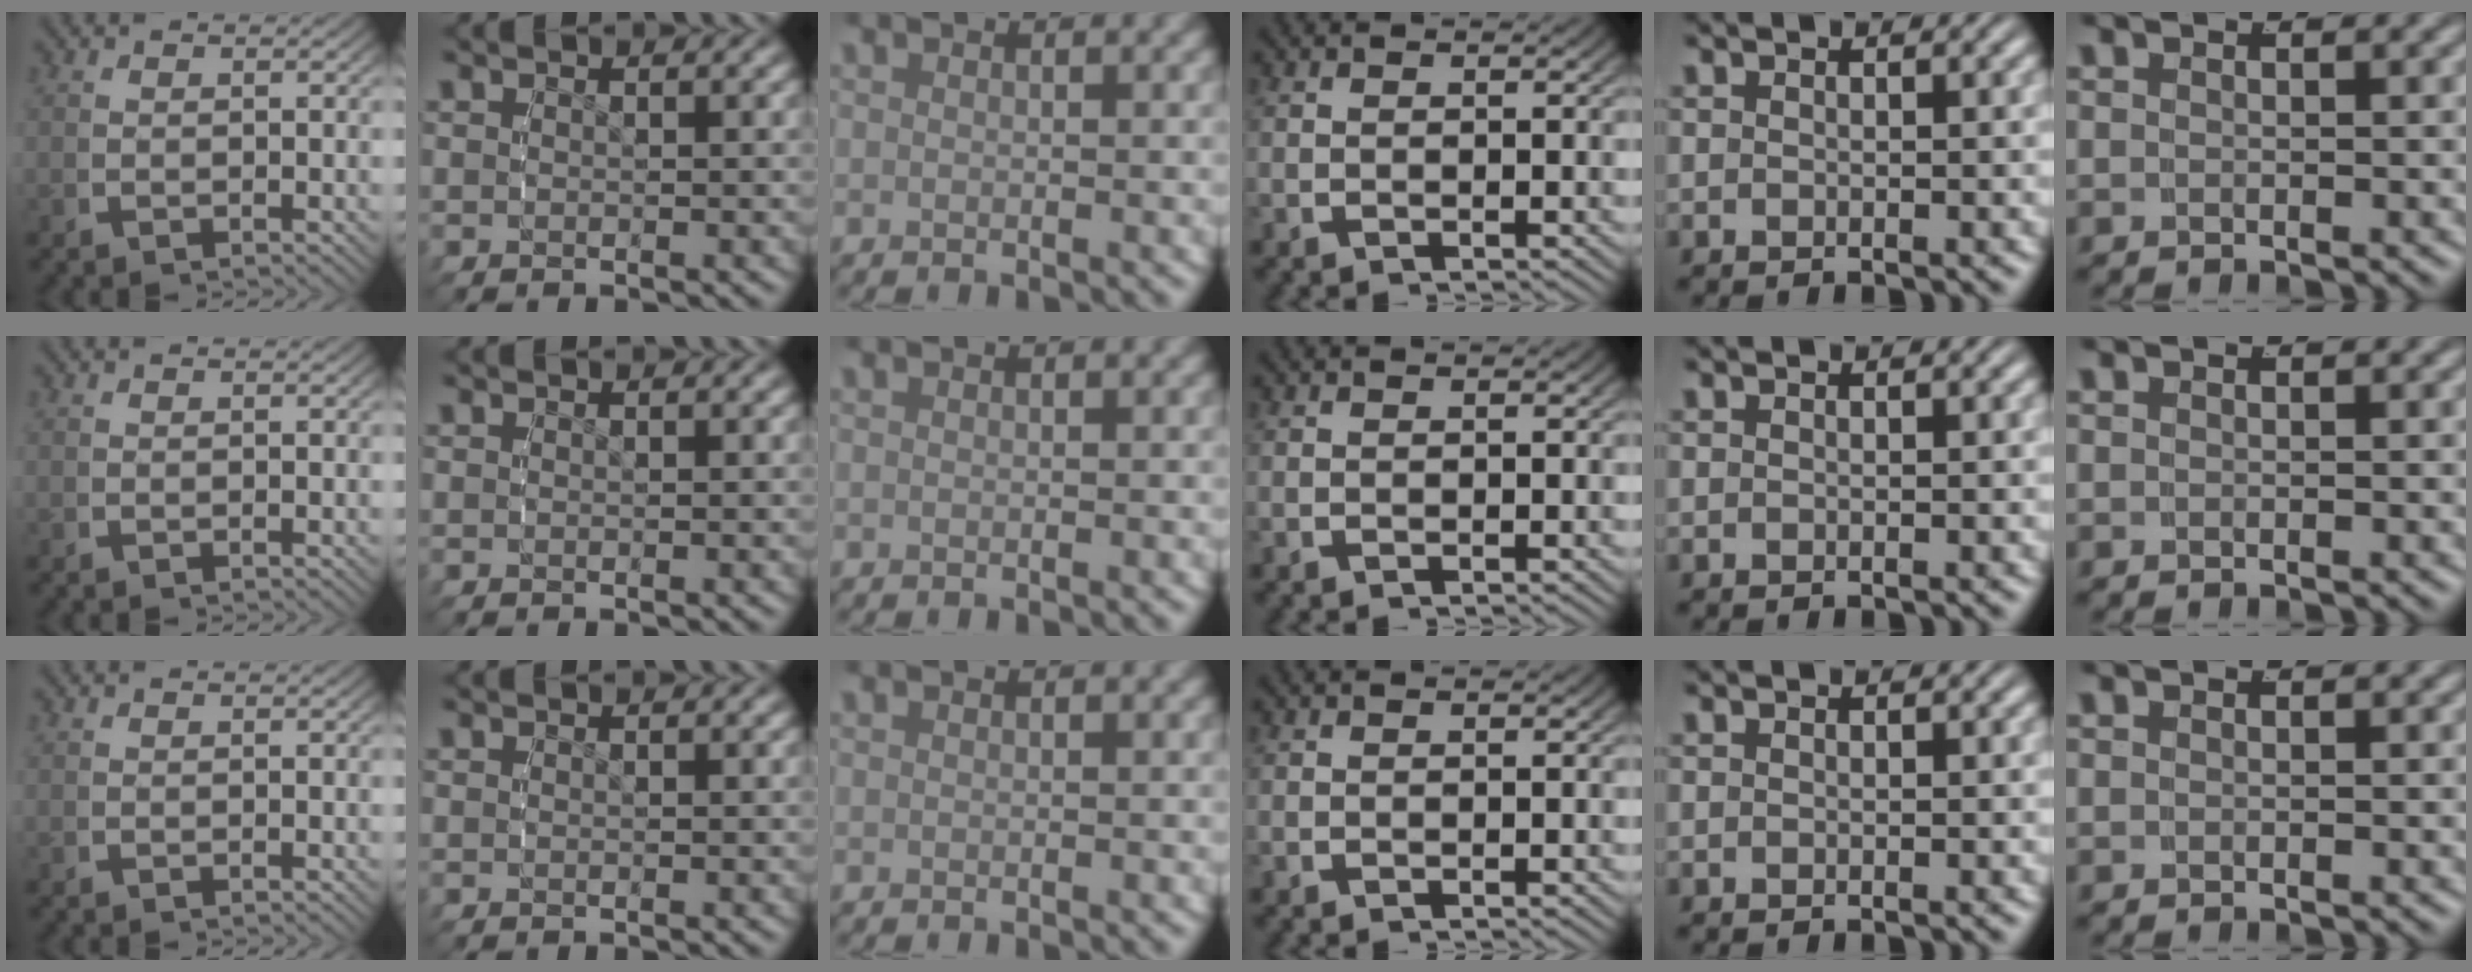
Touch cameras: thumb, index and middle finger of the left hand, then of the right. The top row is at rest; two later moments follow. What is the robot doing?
{"motion": "reach", "object": "napkin"}